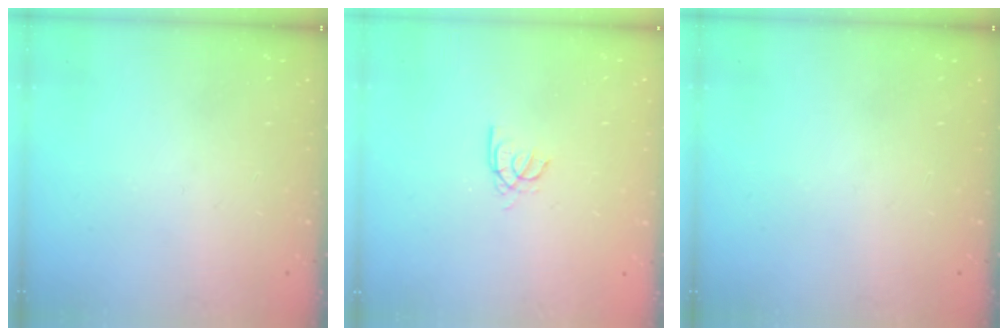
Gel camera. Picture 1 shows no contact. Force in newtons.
{"total": 2.6, "press": 2.6, "slide": 0.4}
{"total": 0.0}